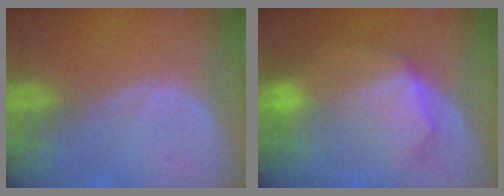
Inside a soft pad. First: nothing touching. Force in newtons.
{"total": 10.1, "press": 10.0, "slide": 0.9}